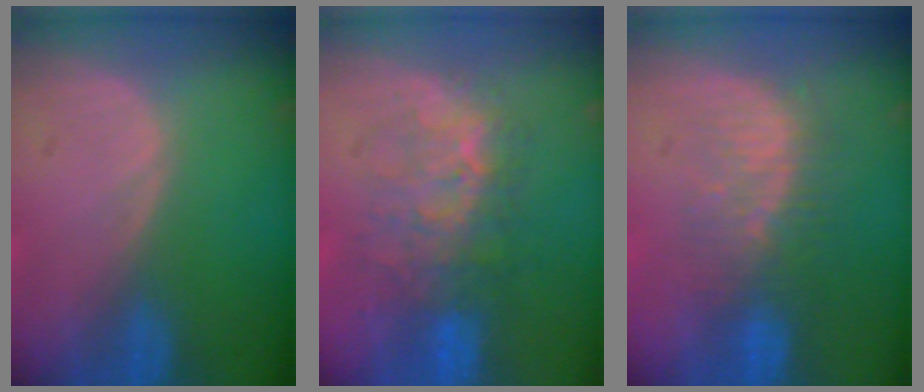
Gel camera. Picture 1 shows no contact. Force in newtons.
{"total": 8.0, "press": 7.8, "slide": 1.5}
{"total": 8.2, "press": 7.2, "slide": 3.9}